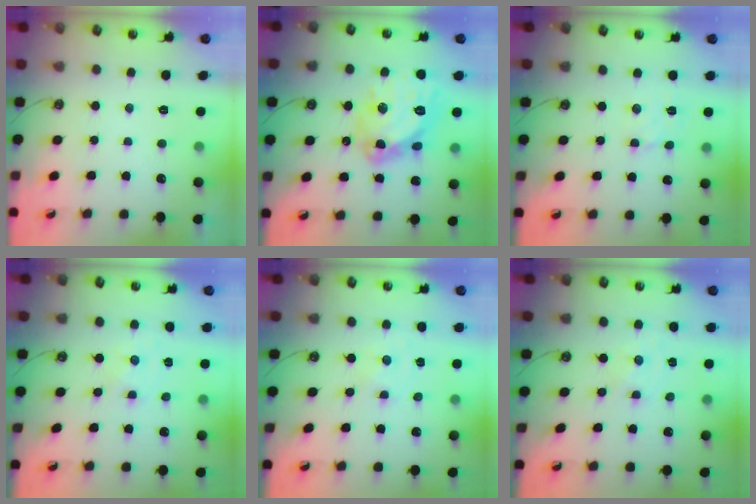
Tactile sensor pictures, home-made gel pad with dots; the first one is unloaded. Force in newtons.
{"total": 18.3, "press": 18.3, "slide": 1.8}
{"total": 2.9, "press": 2.9, "slide": 0.2}
{"total": 0.0}
{"total": 0.0}
{"total": 0.0}